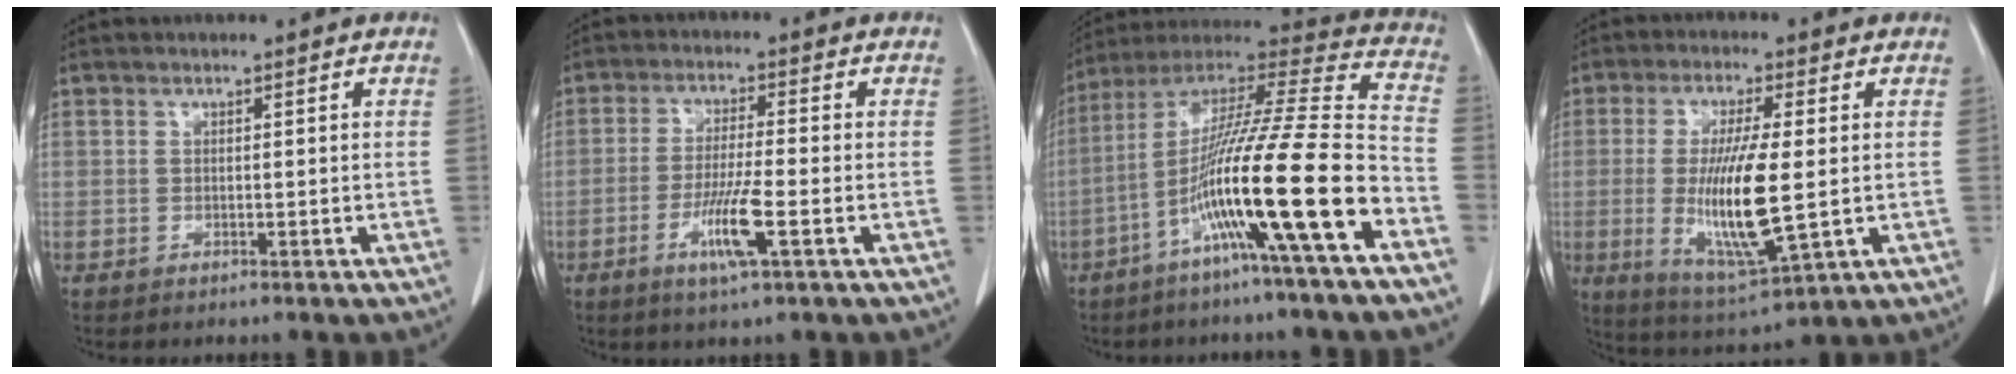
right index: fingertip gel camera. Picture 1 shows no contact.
{"total": 7.2, "force": [-2.8, 0.0, 6.6], "torque": [-0.123, -0.013, -0.051]}
{"total": 21.3, "force": [-8.6, -0.7, 19.5], "torque": [-0.354, -0.021, -0.161]}
{"total": 13.4, "force": [-0.9, 2.2, 13.1], "torque": [-0.257, -0.021, -0.008]}